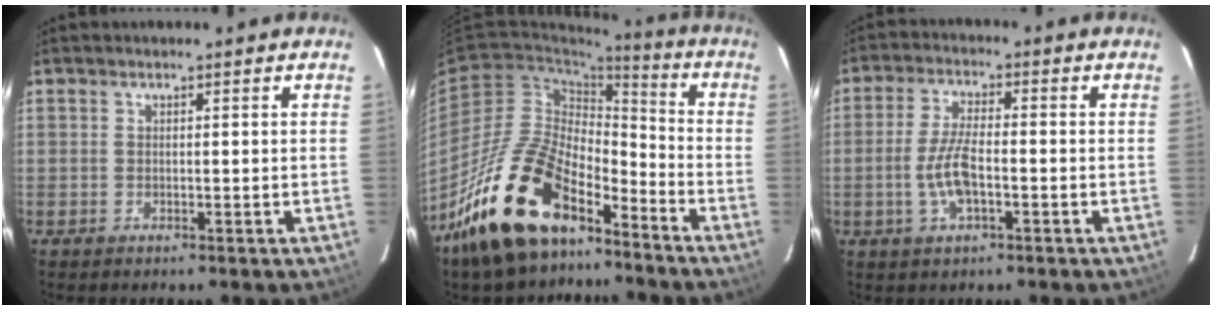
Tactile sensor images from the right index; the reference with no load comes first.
{"total": 21.2, "force": [-14.8, 9.3, 11.9], "torque": [-0.234, 0.006, -0.261]}
{"total": 6.9, "force": [-1.9, 2.3, 6.2], "torque": [-0.129, 0.002, -0.036]}